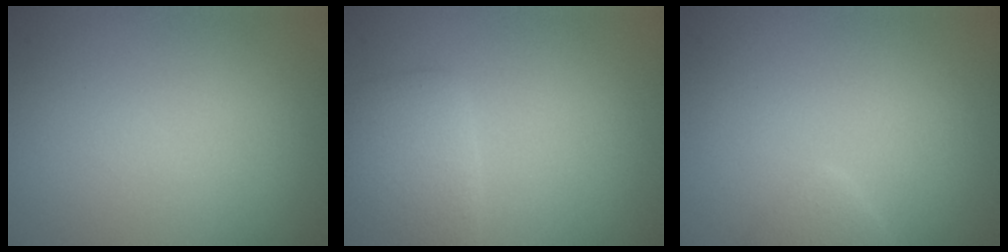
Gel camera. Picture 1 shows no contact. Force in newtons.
{"total": 2.7, "press": 2.7, "slide": 0.1}
{"total": 1.4, "press": 1.4, "slide": 0.1}